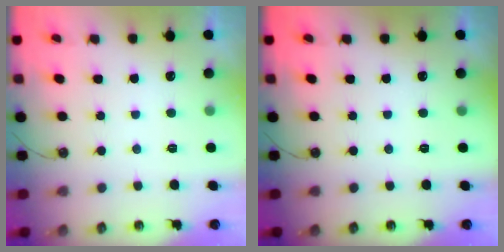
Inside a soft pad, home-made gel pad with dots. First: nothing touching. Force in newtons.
{"total": 0.0}